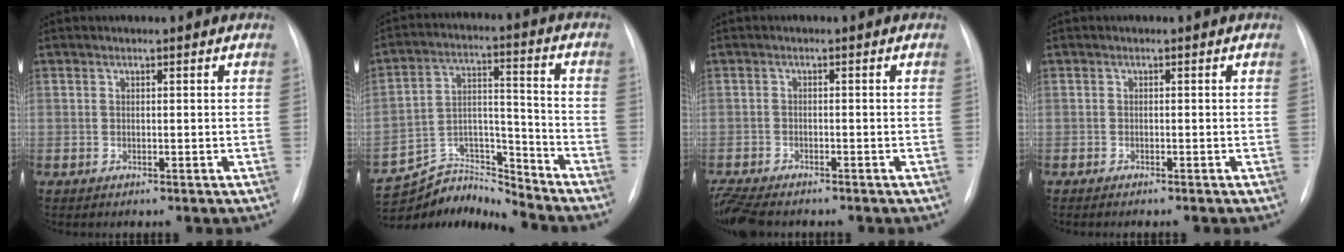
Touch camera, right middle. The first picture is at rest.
{"total": 10.5, "force": [-10.4, -0.3, -1.4], "torque": [0.029, 0.059, -0.191]}
{"total": 7.7, "force": [-6.6, 2.1, 3.4], "torque": [-0.070, -0.013, -0.110]}
{"total": 1.8, "force": [-1.5, -0.1, 1.0], "torque": [-0.011, -0.002, -0.017]}